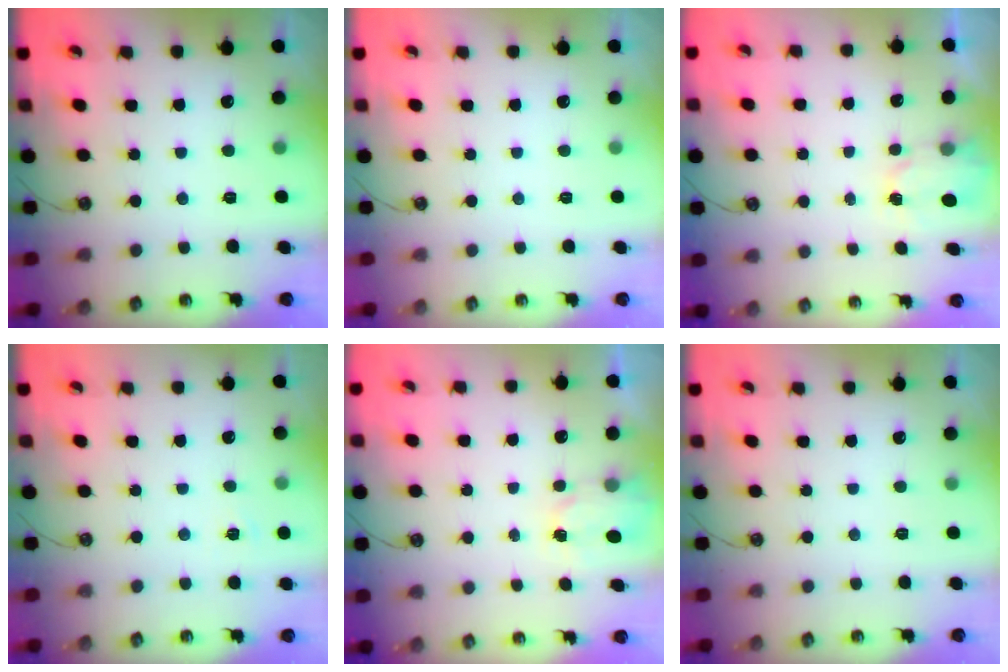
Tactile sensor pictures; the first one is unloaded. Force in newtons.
{"total": 0.0}
{"total": 2.3, "press": 2.3, "slide": 0.4}
{"total": 3.0, "press": 2.9, "slide": 0.4}
{"total": 2.6, "press": 2.6, "slide": 0.4}
{"total": 0.0}